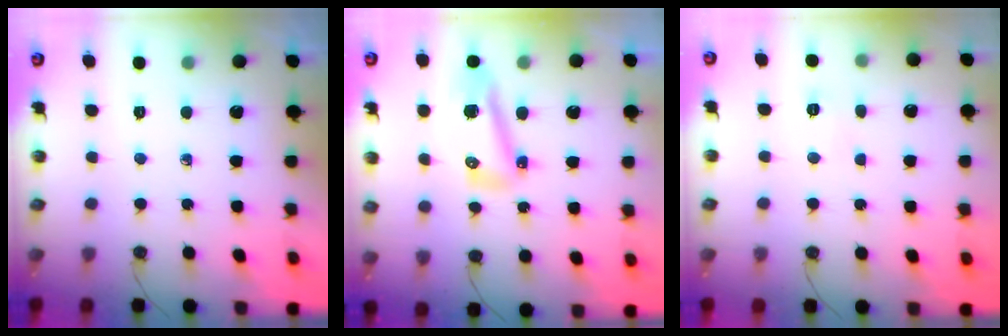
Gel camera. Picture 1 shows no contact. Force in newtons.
{"total": 17.3, "press": 12.3, "slide": 12.1}
{"total": 18.9, "press": 5.9, "slide": 17.9}